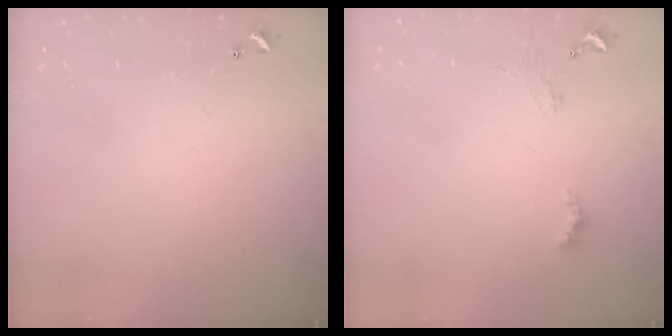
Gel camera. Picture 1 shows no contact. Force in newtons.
{"total": 1.9, "press": 1.8, "slide": 0.5}